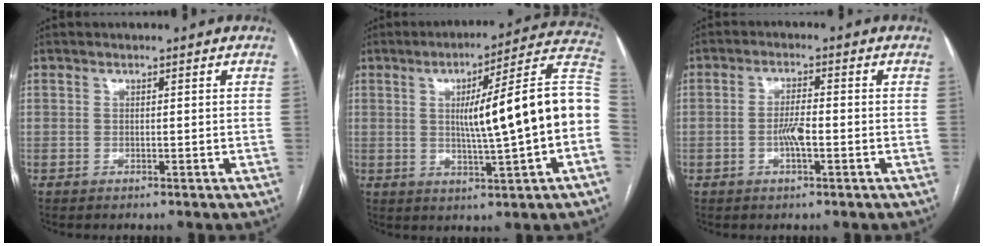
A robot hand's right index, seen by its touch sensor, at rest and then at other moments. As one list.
[{"total": 17.9, "force": [-0.3, 0.1, 17.9], "torque": [-0.233, 0.031, -0.006]}, {"total": 3.6, "force": [-0.9, 0.7, 3.5], "torque": [-0.070, 0.000, -0.018]}]